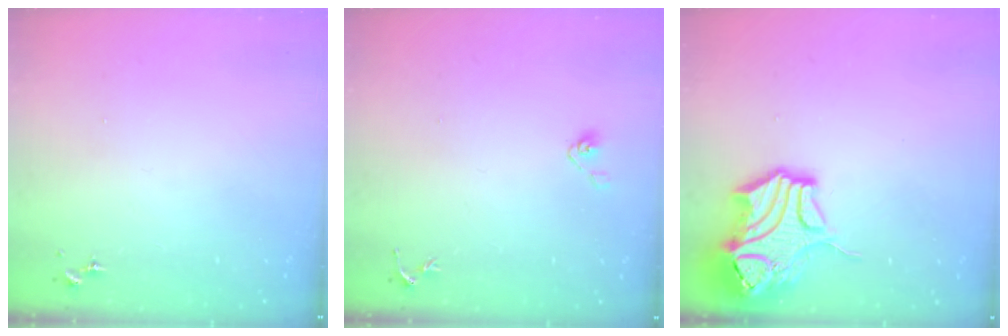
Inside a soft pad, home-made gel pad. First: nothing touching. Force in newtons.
{"total": 3.9, "press": 3.4, "slide": 1.9}
{"total": 15.2, "press": 15.0, "slide": 2.4}